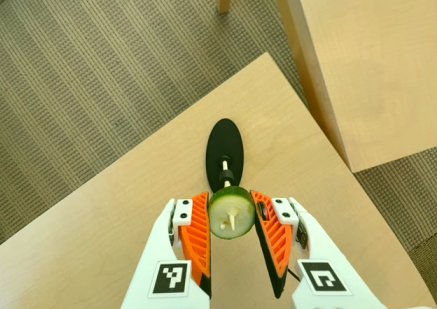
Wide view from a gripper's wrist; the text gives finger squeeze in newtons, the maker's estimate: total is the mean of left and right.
{"total": 14.0, "left": 14.3, "right": 13.7}